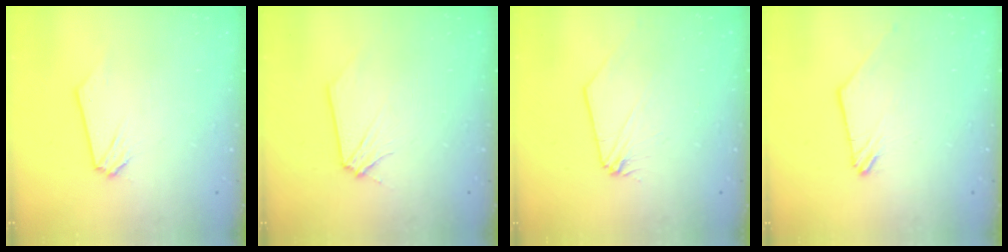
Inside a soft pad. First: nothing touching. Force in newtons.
{"total": 0.0}
{"total": 1.6, "press": 1.5, "slide": 0.4}
{"total": 0.0}